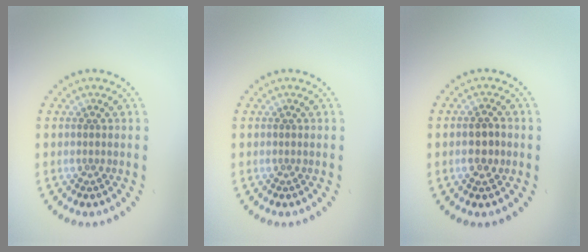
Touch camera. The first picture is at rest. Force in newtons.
{"total": 0.0}
{"total": 2.3, "press": 2.3, "slide": 0.3}